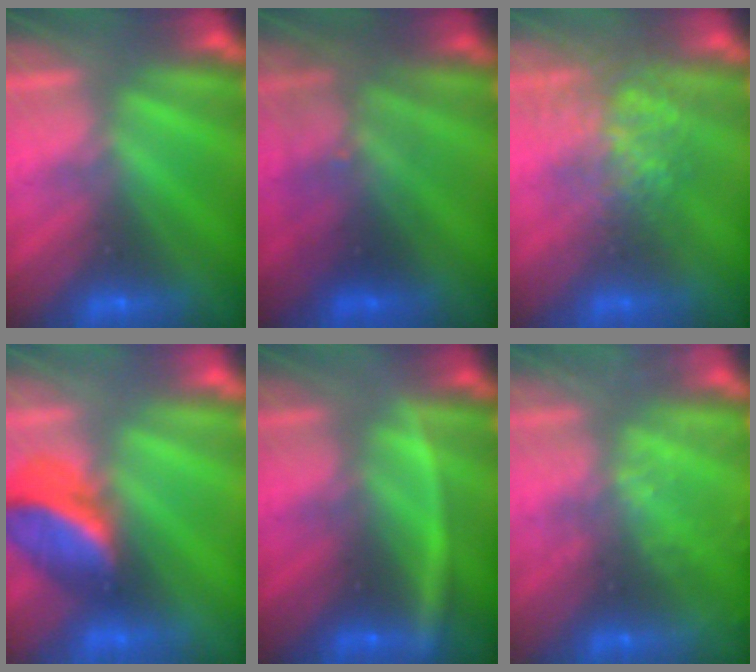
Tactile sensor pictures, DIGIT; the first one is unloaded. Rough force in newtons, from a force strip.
{"total": 2.7}
{"total": 3.7}
{"total": 2.6}
{"total": 3.3}
{"total": 2.5}